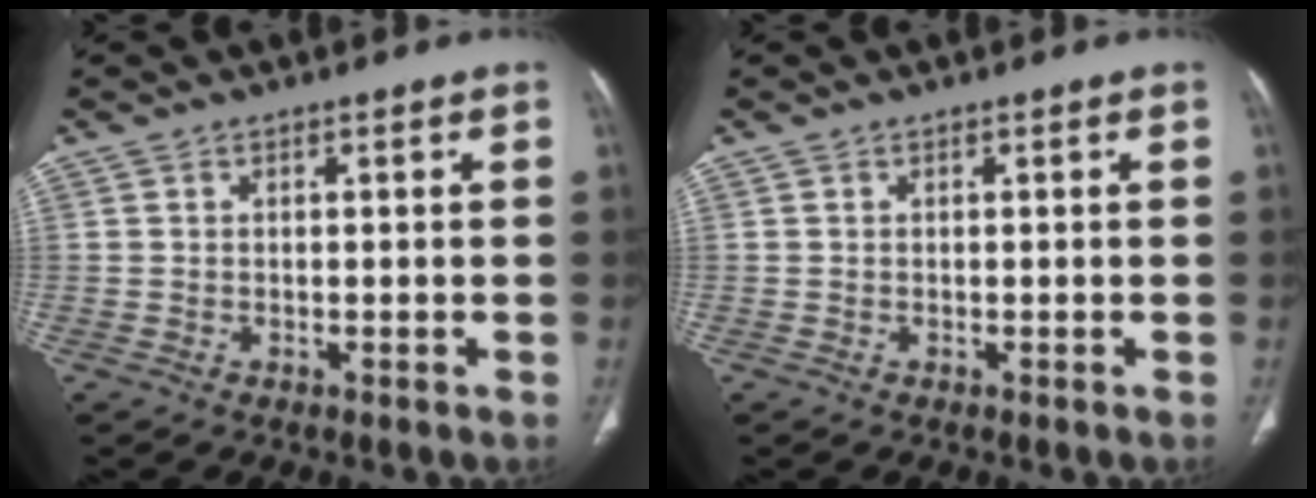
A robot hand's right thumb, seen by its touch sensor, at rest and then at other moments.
{"total": 0.0}